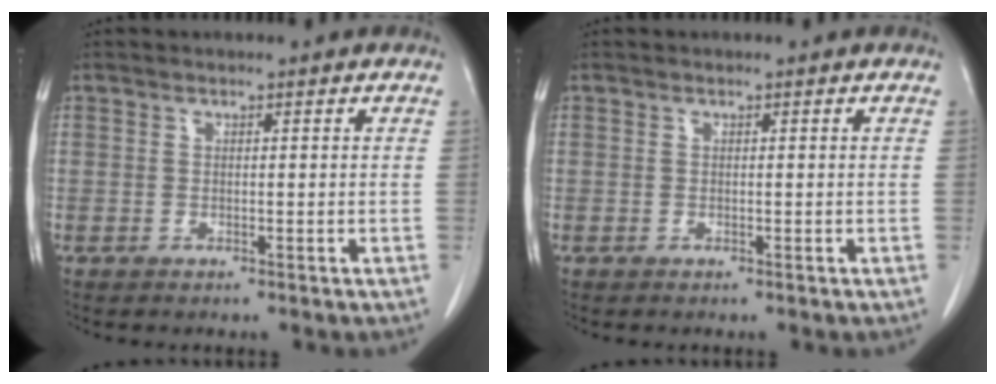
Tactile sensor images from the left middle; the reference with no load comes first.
{"total": 0.0}